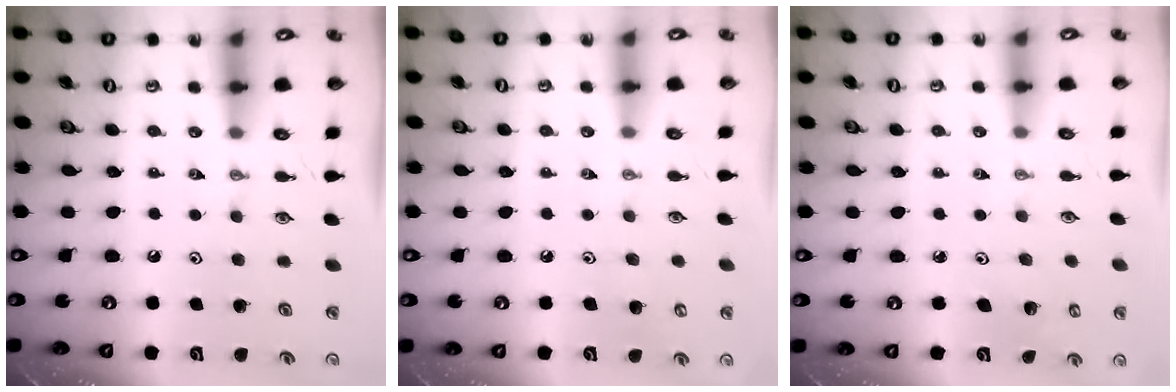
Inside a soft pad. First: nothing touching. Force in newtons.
{"total": 5.0, "press": 5.0, "slide": 0.4}
{"total": 4.0, "press": 3.9, "slide": 0.5}